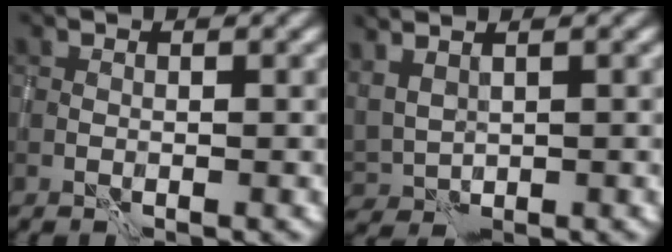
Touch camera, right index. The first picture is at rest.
{"total": 3.1, "force": [1.9, 1.6, 1.9], "torque": [-0.044, 0.006, 0.053]}